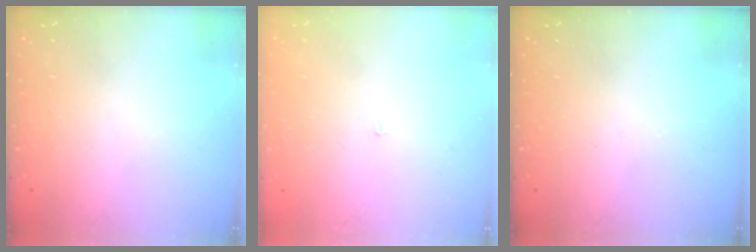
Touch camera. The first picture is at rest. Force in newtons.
{"total": 1.2, "press": 1.2, "slide": 0.1}
{"total": 0.0}